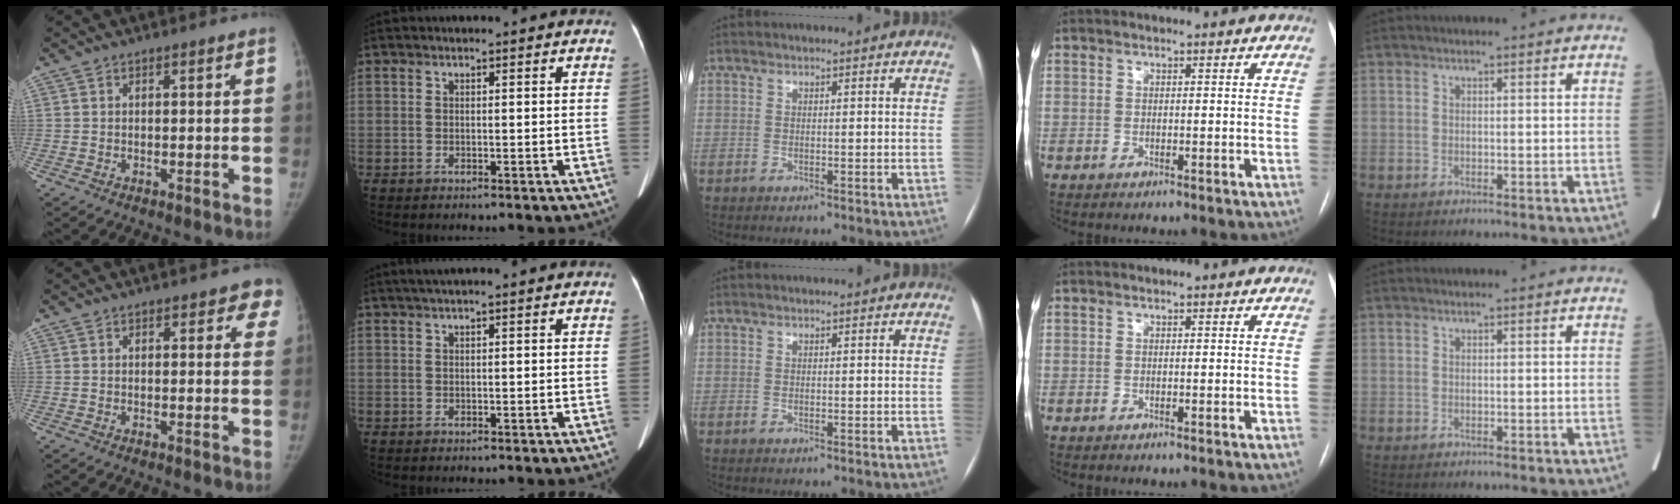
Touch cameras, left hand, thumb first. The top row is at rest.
{"thumb": {"total": 4.0, "force": [2.7, 2.1, 2.0], "torque": [0.017, -0.006, 0.017]}, "index": {"total": 3.1, "force": [2.3, -0.1, 2.0], "torque": [-0.033, 0.025, 0.042]}}